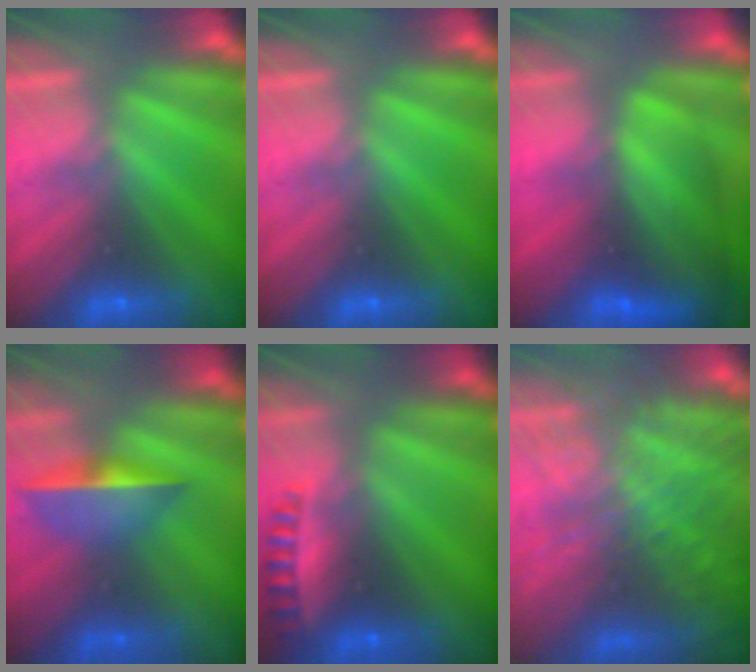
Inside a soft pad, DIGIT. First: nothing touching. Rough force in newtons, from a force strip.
{"total": 0.0}
{"total": 7.7}
{"total": 1.7}
{"total": 2.6}
{"total": 7.7}